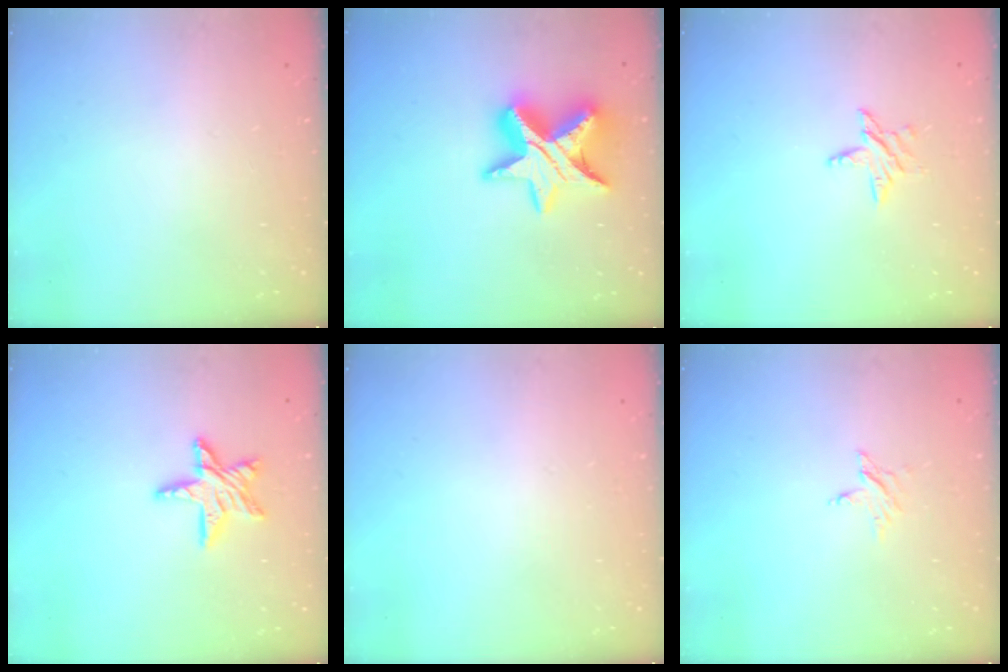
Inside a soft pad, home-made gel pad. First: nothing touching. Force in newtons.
{"total": 16.0, "press": 15.9, "slide": 1.0}
{"total": 5.0, "press": 5.0, "slide": 0.6}
{"total": 10.6, "press": 10.5, "slide": 0.9}
{"total": 0.0}
{"total": 2.7, "press": 2.7, "slide": 0.3}